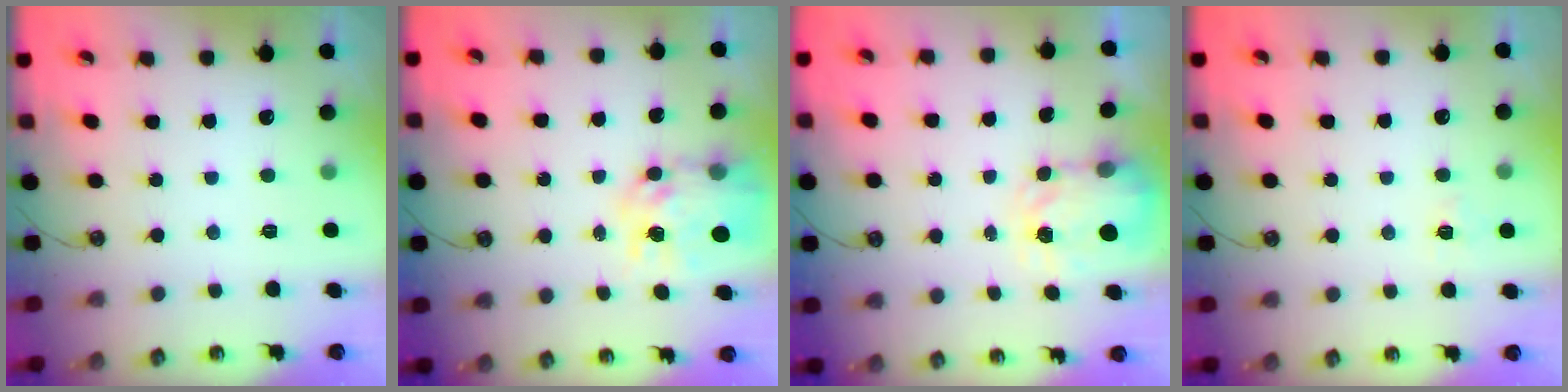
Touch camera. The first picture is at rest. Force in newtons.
{"total": 11.2, "press": 11.2, "slide": 1.1}
{"total": 3.8, "press": 3.7, "slide": 0.5}
{"total": 3.9, "press": 3.9, "slide": 0.4}